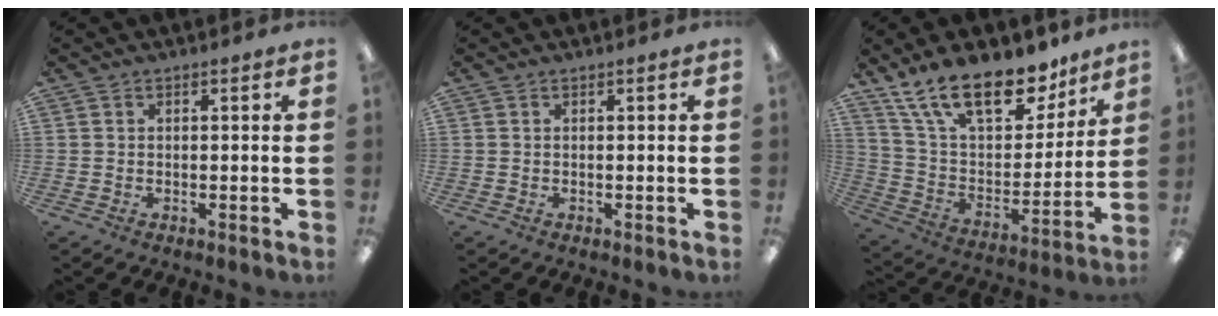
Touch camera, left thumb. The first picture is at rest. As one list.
[{"total": 0.0}, {"total": 21.1, "force": [15.2, 9.2, 11.3], "torque": [-0.202, -0.090, 0.272]}]